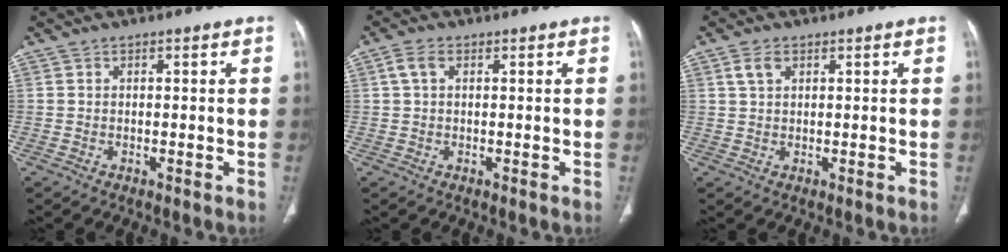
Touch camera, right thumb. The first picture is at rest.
{"total": 2.5, "force": [0.8, 1.5, 1.8], "torque": [-0.045, 0.010, 0.016]}
{"total": 2.6, "force": [1.3, 1.5, 1.7], "torque": [-0.033, 0.004, 0.028]}